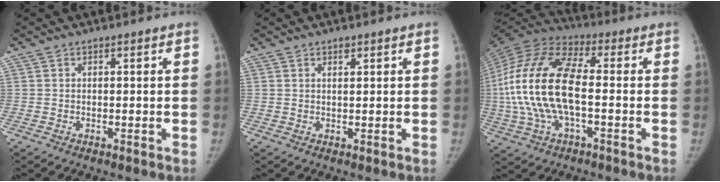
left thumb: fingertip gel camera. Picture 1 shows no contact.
{"total": 1.3, "force": [0.8, 0.5, 0.9], "torque": [-0.009, -0.002, 0.012]}
{"total": 20.2, "force": [-1.5, 9.4, 17.8], "torque": [-0.384, 0.027, -0.030]}